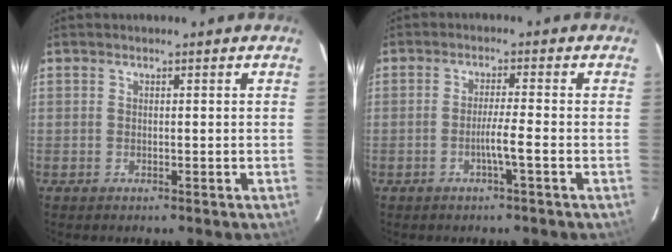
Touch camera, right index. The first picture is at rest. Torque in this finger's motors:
{"motor_torque": [0.57, -0.16, 0.36, 0.06]}